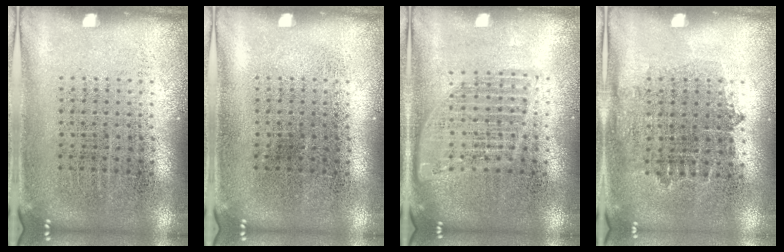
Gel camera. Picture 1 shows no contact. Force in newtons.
{"total": 0.0}
{"total": 1.5, "press": 1.4, "slide": 0.7}
{"total": 0.8, "press": 0.7, "slide": 0.4}